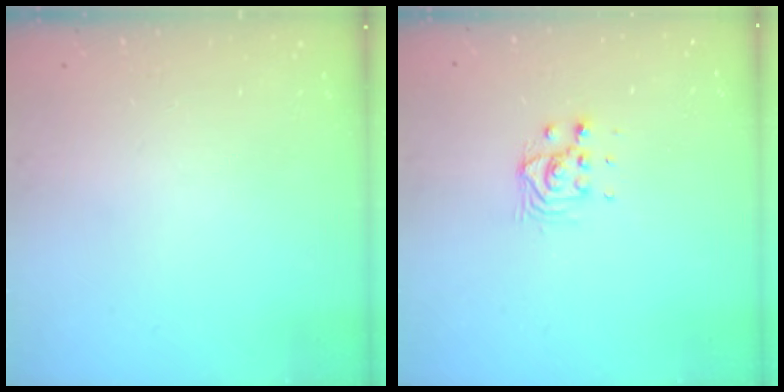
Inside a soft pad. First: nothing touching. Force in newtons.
{"total": 6.4, "press": 6.4, "slide": 0.2}